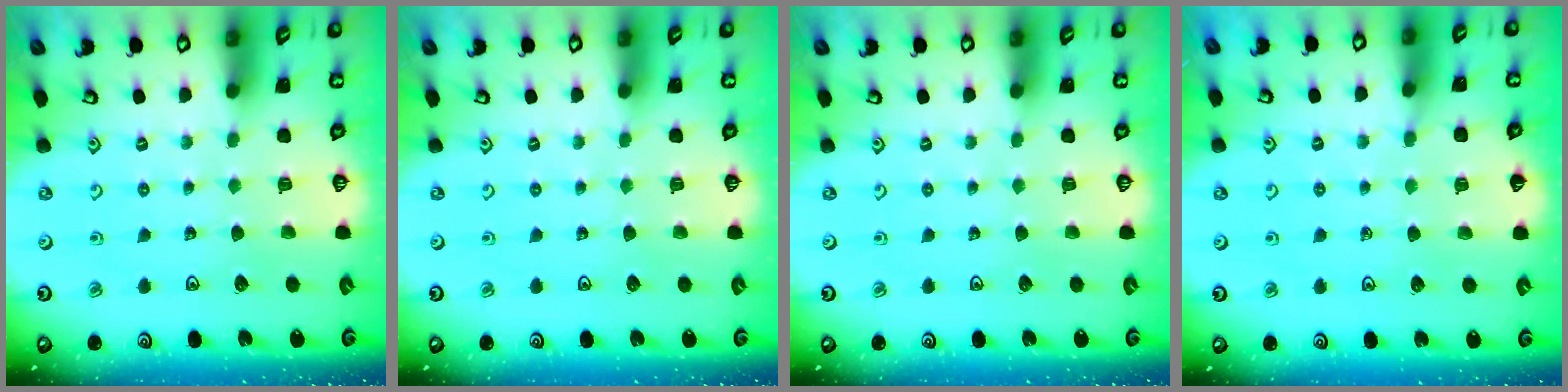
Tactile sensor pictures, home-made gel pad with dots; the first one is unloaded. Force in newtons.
{"total": 0.0}
{"total": 0.0}
{"total": 4.3, "press": 4.3, "slide": 0.6}